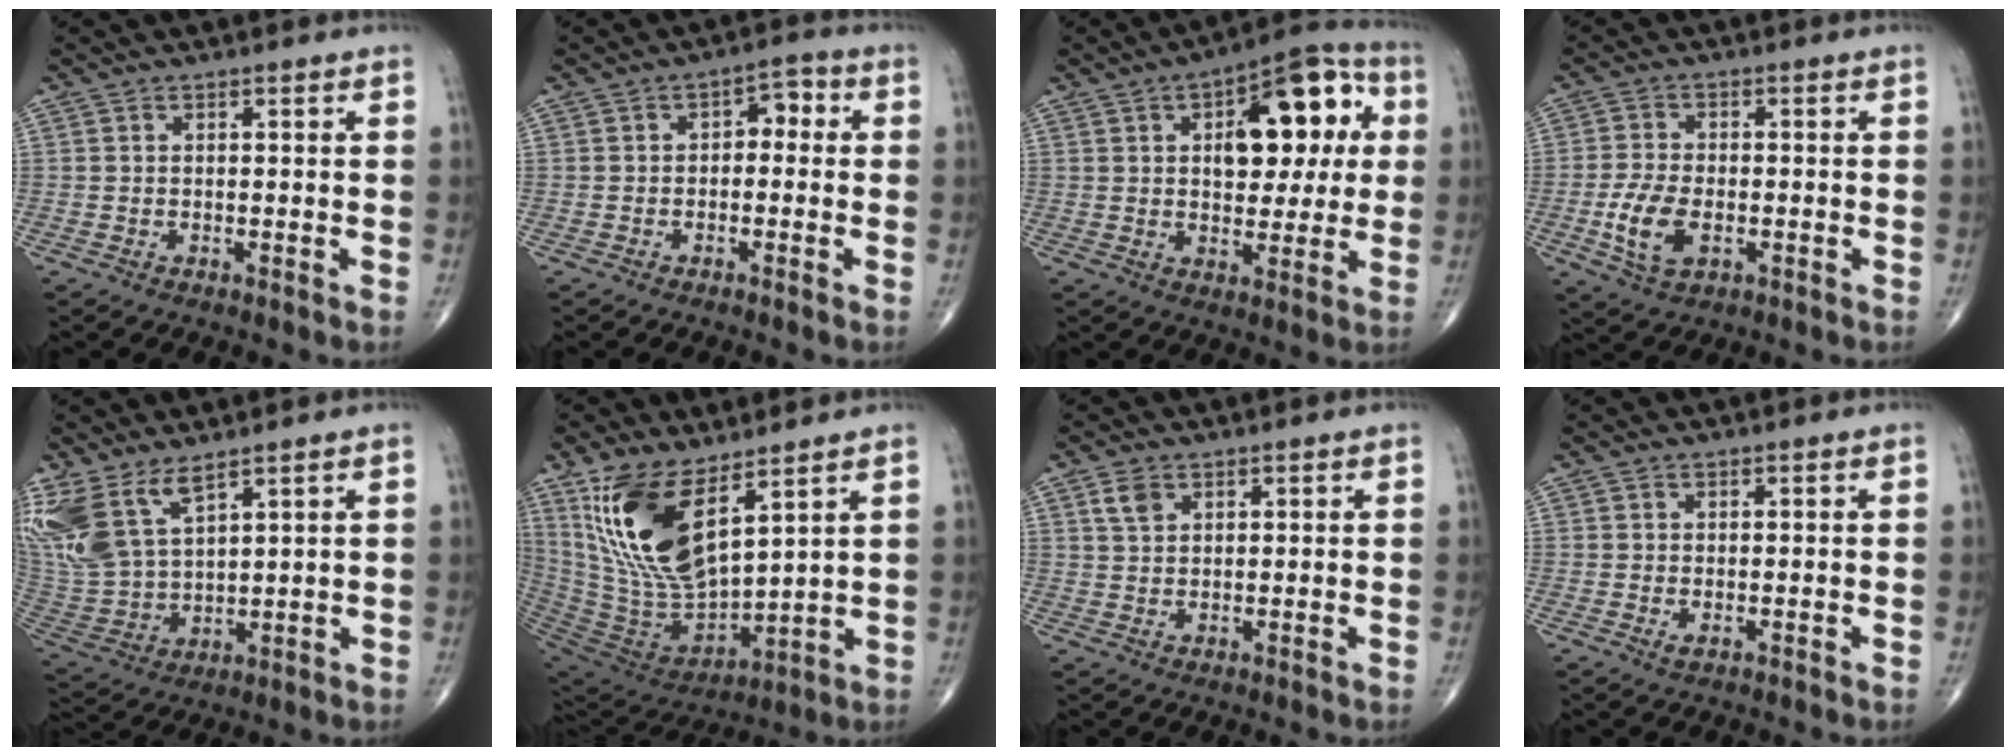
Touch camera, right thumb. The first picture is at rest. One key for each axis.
{"total": 4.1, "fx": 0.0, "fy": 2.6, "fz": 3.1, "tx": -0.024, "ty": 0.019, "tz": -0.012}
{"total": 17.3, "fx": 4.2, "fy": 8.9, "fz": 14.3, "tx": -0.151, "ty": 0.018, "tz": 0.057}
{"total": 7.8, "fx": -2.1, "fy": 4.2, "fz": 6.1, "tx": -0.126, "ty": 0.000, "tz": -0.038}
{"total": 15.2, "fx": 9.3, "fy": 7.2, "fz": 9.6, "tx": -0.216, "ty": -0.034, "tz": 0.203}
{"total": 19.3, "fx": 9.6, "fy": 8.1, "fz": 14.7, "tx": -0.280, "ty": -0.056, "tz": 0.207}
{"total": 3.2, "fx": 1.6, "fy": 2.1, "fz": 1.8, "tx": -0.028, "ty": -0.002, "tz": 0.035}
{"total": 0.9, "fx": -0.2, "fy": 0.4, "fz": 0.8, "tx": -0.012, "ty": -0.002, "tz": -0.003}